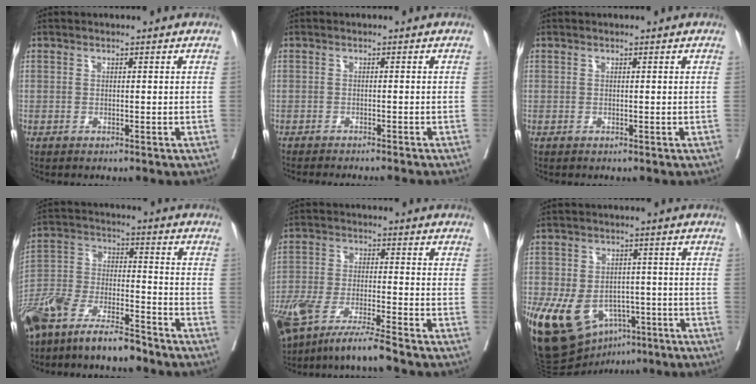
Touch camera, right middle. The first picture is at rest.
{"total": 8.8, "force": [-8.0, 0.0, 3.6], "torque": [-0.025, -0.023, -0.104]}
{"total": 0.0}
{"total": 13.0, "force": [-10.8, 2.7, 6.8], "torque": [-0.138, -0.004, -0.205]}
{"total": 11.9, "force": [-8.8, 0.7, 8.0], "torque": [-0.149, -0.026, -0.159]}
{"total": 16.3, "force": [-6.9, 11.0, 9.8], "torque": [-0.207, -0.001, -0.095]}